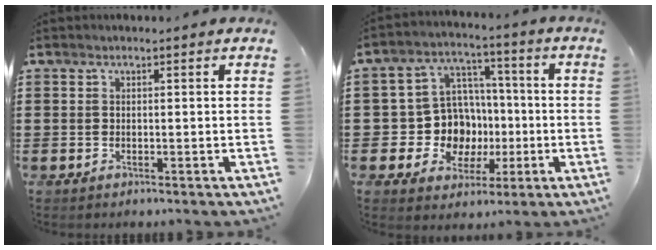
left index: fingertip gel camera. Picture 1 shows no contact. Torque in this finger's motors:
{"motor_torque": [0.93, 0.24, 0.50, 0.05]}